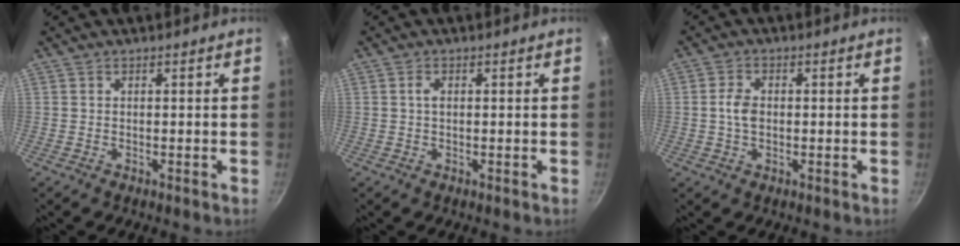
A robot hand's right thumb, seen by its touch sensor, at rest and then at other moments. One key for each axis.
{"total": 1.2, "fx": 0.2, "fy": 0.7, "fz": 1.0, "tx": -0.018, "ty": 0.002, "tz": 0.002}
{"total": 3.9, "fx": 0.0, "fy": 2.6, "fz": 2.9, "tx": -0.051, "ty": 0.008, "tz": -0.003}